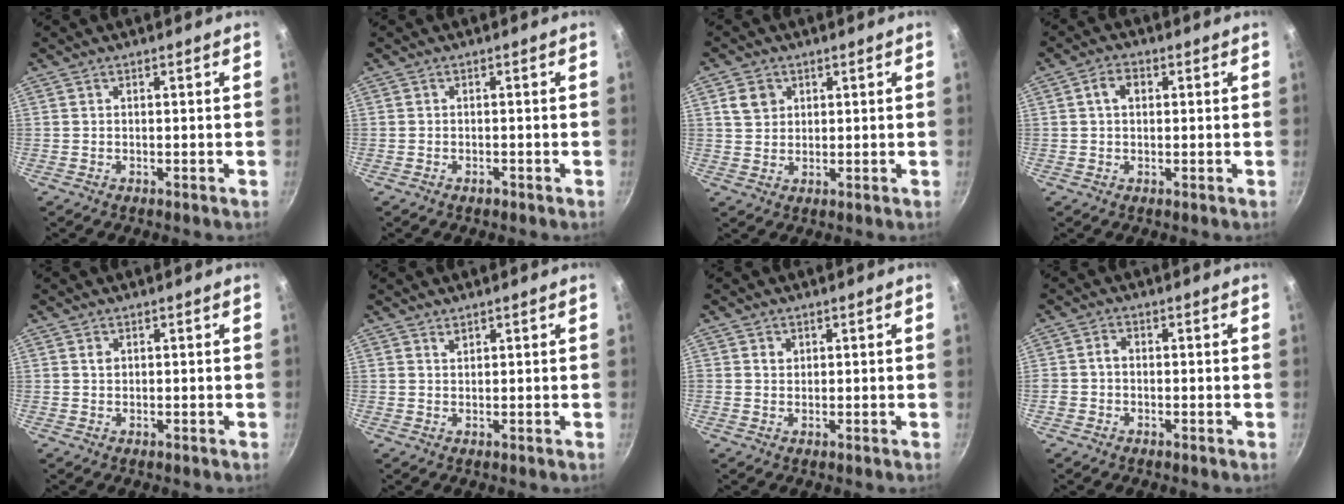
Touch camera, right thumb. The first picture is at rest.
{"total": 0.9, "force": [-0.7, 0.5, 0.4], "torque": [-0.008, 0.007, -0.010]}
{"total": 4.6, "force": [1.7, 3.8, 1.9], "torque": [-0.013, 0.002, 0.032]}
{"total": 3.8, "force": [0.8, 2.7, 2.6], "torque": [-0.033, 0.009, 0.008]}
{"total": 1.1, "force": [0.4, 0.9, 0.6], "torque": [-0.008, 0.000, 0.006]}
{"total": 1.1, "force": [0.8, 0.6, 0.4], "torque": [-0.005, -0.004, 0.015]}
{"total": 1.7, "force": [0.6, 1.5, 0.5], "torque": [-0.001, 0.001, 0.008]}
{"total": 2.2, "force": [-0.4, 1.8, 1.2], "torque": [-0.014, 0.011, -0.009]}